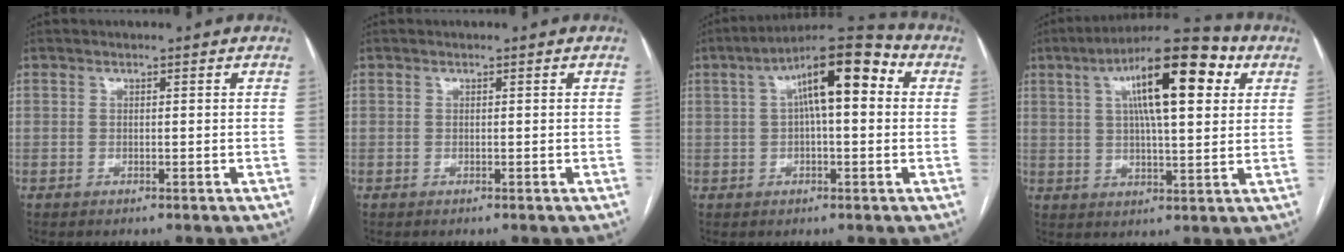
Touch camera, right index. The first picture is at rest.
{"total": 0.0}
{"total": 12.6, "force": [3.0, 3.3, 11.8], "torque": [-0.186, 0.047, 0.039]}
{"total": 16.0, "force": [5.9, 3.7, 14.5], "torque": [-0.232, 0.034, 0.088]}